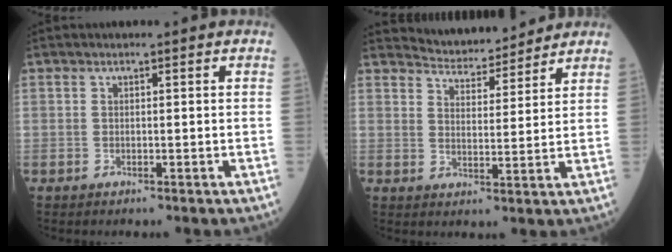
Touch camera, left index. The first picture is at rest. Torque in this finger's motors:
{"motor_torque": [0.04, -0.10, -0.01, 0.00]}